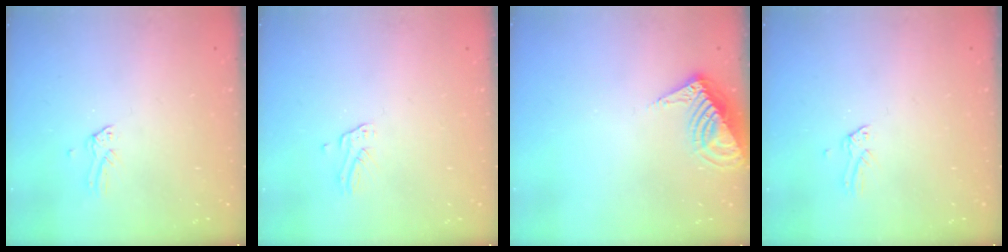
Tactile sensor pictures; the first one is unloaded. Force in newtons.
{"total": 2.6, "press": 2.6, "slide": 0.2}
{"total": 10.4, "press": 10.4, "slide": 0.9}
{"total": 0.0}